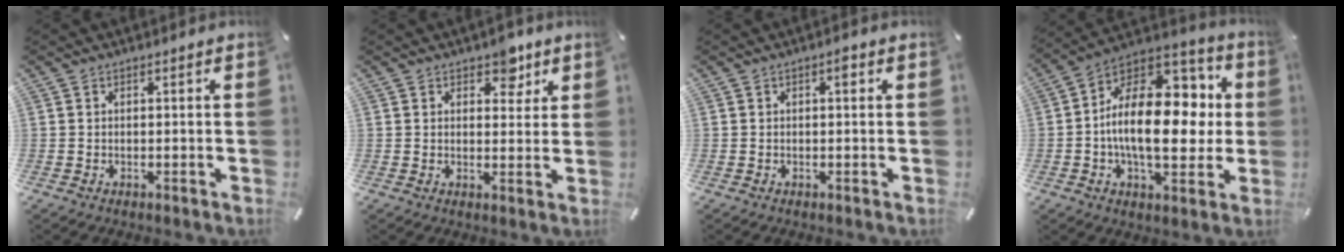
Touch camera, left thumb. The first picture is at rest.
{"total": 5.2, "force": [3.4, 3.5, 2.0], "torque": [0.005, -0.016, 0.050]}
{"total": 1.7, "force": [0.4, 0.8, 1.5], "torque": [-0.016, 0.001, 0.001]}
{"total": 22.0, "force": [0.4, 13.2, 17.6], "torque": [-0.282, -0.002, 0.012]}